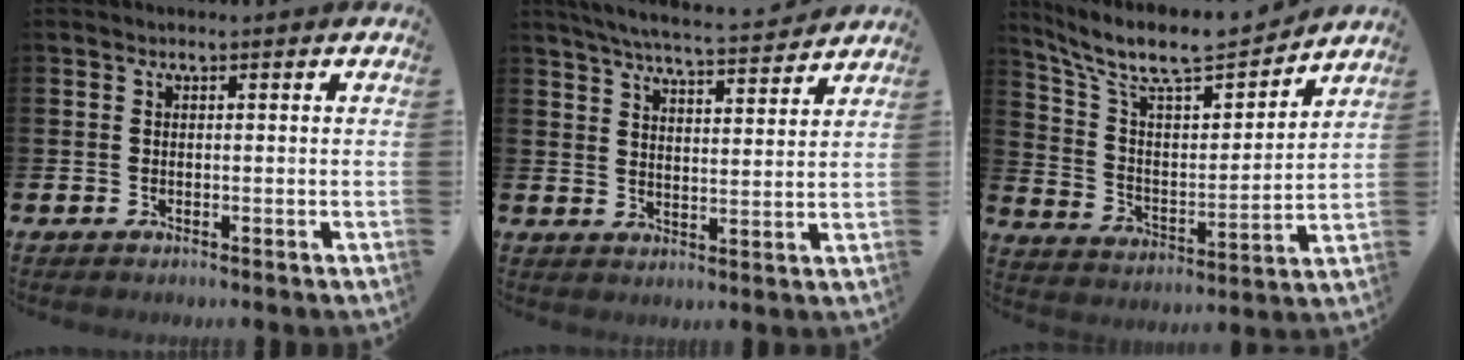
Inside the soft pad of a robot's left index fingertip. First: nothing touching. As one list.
[{"total": 6.0, "force": [5.8, 0.0, 1.7], "torque": [-0.048, -0.039, 0.100]}, {"total": 10.1, "force": [8.8, 2.6, 4.2], "torque": [-0.119, -0.059, 0.150]}]